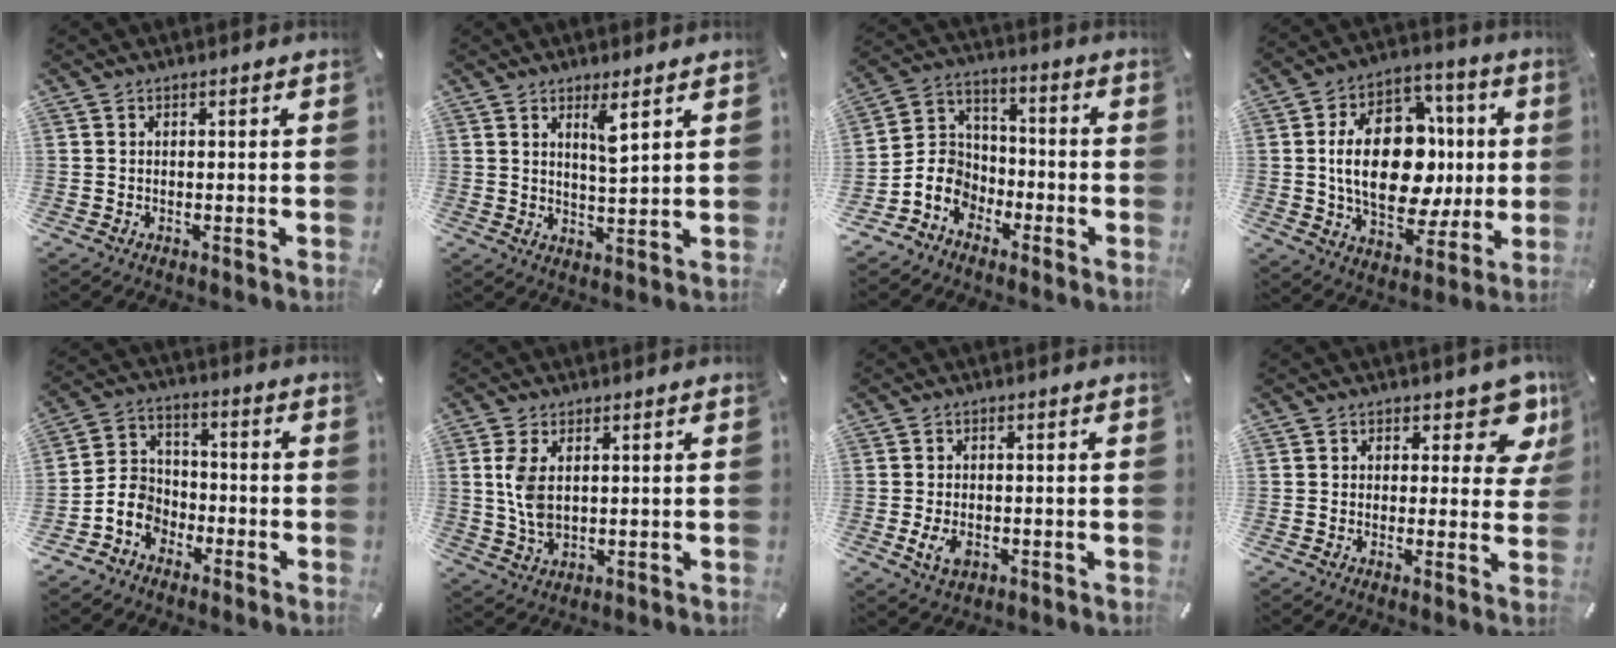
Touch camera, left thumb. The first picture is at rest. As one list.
[{"total": 5.1, "force": [3.0, 0.7, 4.0], "torque": [-0.072, -0.011, 0.046]}, {"total": 9.5, "force": [-4.9, 7.9, 2.2], "torque": [-0.070, 0.025, -0.093]}, {"total": 22.3, "force": [0.5, 14.8, 16.7], "torque": [-0.293, -0.004, 0.011]}, {"total": 8.3, "force": [-4.2, 6.7, 2.6], "torque": [-0.070, 0.029, -0.082]}, {"total": 6.4, "force": [1.3, 3.7, 5.0], "torque": [-0.131, -0.004, 0.018]}, {"total": 4.2, "force": [-1.3, 2.7, 2.9], "torque": [-0.070, -0.001, -0.025]}, {"total": 8.7, "force": [5.2, 4.5, 5.2], "torque": [-0.042, -0.035, 0.085]}]